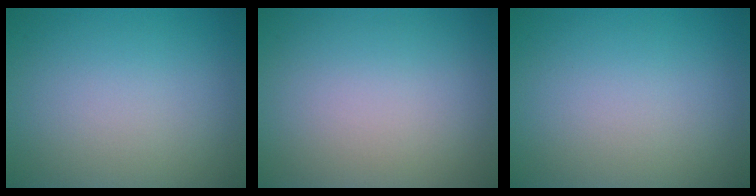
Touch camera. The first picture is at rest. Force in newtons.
{"total": 0.0}
{"total": 0.0}